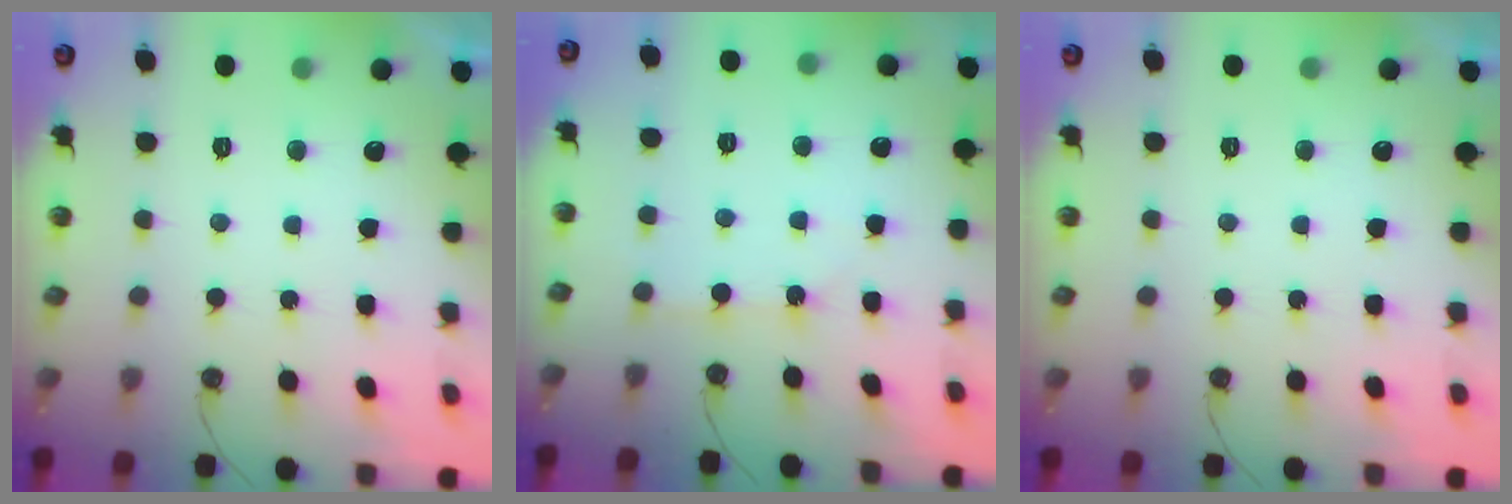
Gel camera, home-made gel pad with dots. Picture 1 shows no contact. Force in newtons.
{"total": 3.8, "press": 3.8, "slide": 0.4}
{"total": 0.0}